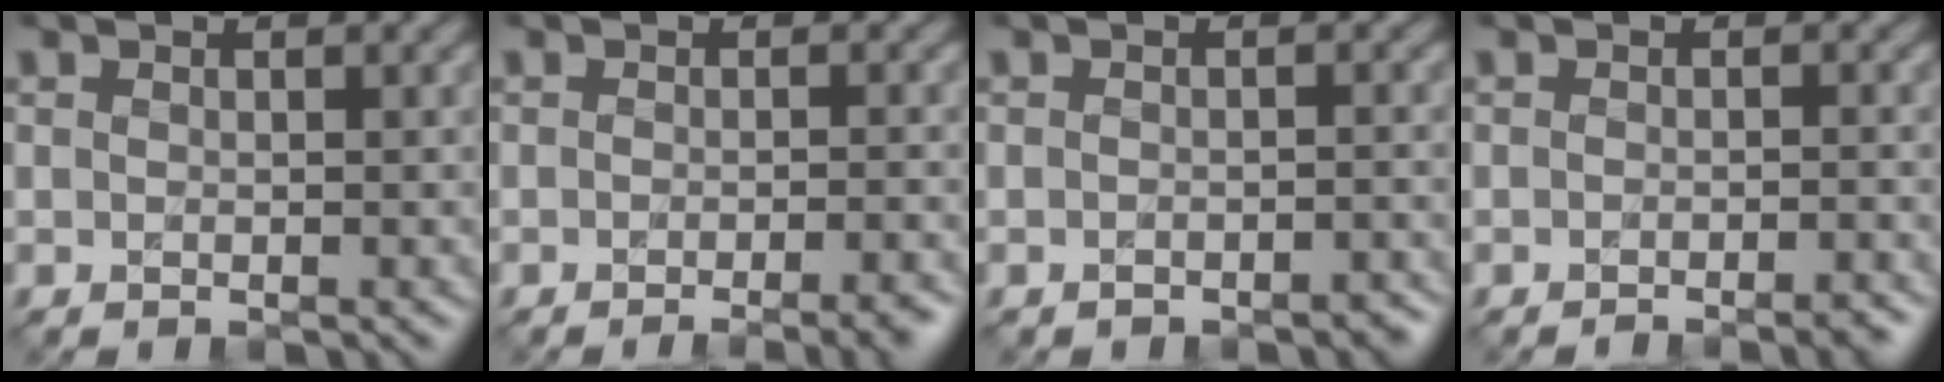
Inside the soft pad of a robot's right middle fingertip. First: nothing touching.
{"total": 3.8, "force": [-2.5, 0.9, 2.8], "torque": [-0.024, 0.007, -0.030]}
{"total": 1.4, "force": [-1.2, 0.5, 0.4], "torque": [-0.005, 0.001, -0.015]}
{"total": 2.0, "force": [-1.7, 0.3, 1.1], "torque": [-0.003, 0.000, -0.026]}